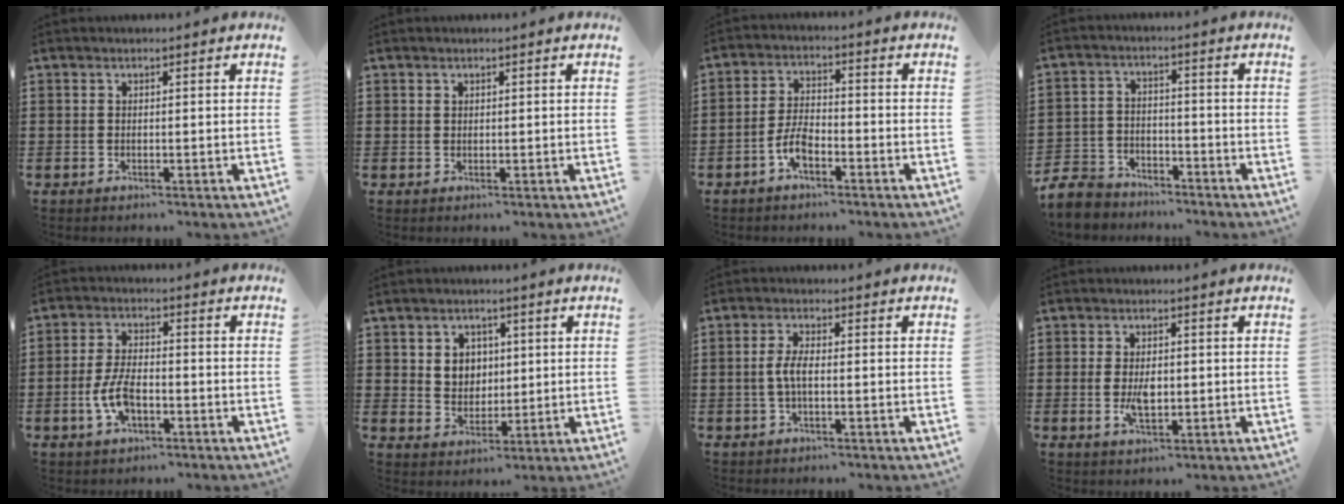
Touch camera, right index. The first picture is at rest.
{"total": 0.6, "force": [0.4, 0.5, 0.1], "torque": [-0.003, 0.002, 0.009]}
{"total": 4.7, "force": [-2.6, 1.8, 3.5], "torque": [-0.084, 0.002, -0.055]}
{"total": 6.2, "force": [-5.9, 1.6, 0.7], "torque": [-0.036, 0.007, -0.123]}
{"total": 6.2, "force": [-1.9, 3.0, 5.0], "torque": [-0.118, 0.000, -0.041]}
{"total": 4.6, "force": [1.3, 4.1, 1.6], "torque": [-0.040, 0.010, 0.020]}
{"total": 3.5, "force": [-0.5, 1.1, 3.3], "torque": [-0.083, -0.005, -0.017]}
{"total": 4.2, "force": [-0.4, 2.2, 3.5], "torque": [-0.072, 0.004, -0.008]}